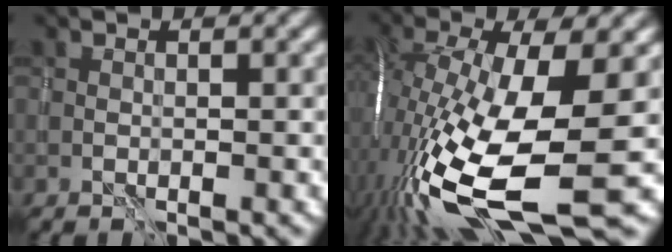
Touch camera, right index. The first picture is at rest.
{"total": 17.1, "force": [-4.2, 5.8, 15.5], "torque": [-0.316, -0.050, -0.066]}